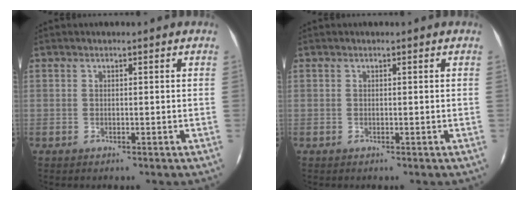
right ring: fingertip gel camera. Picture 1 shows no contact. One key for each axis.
{"total": 0.0}